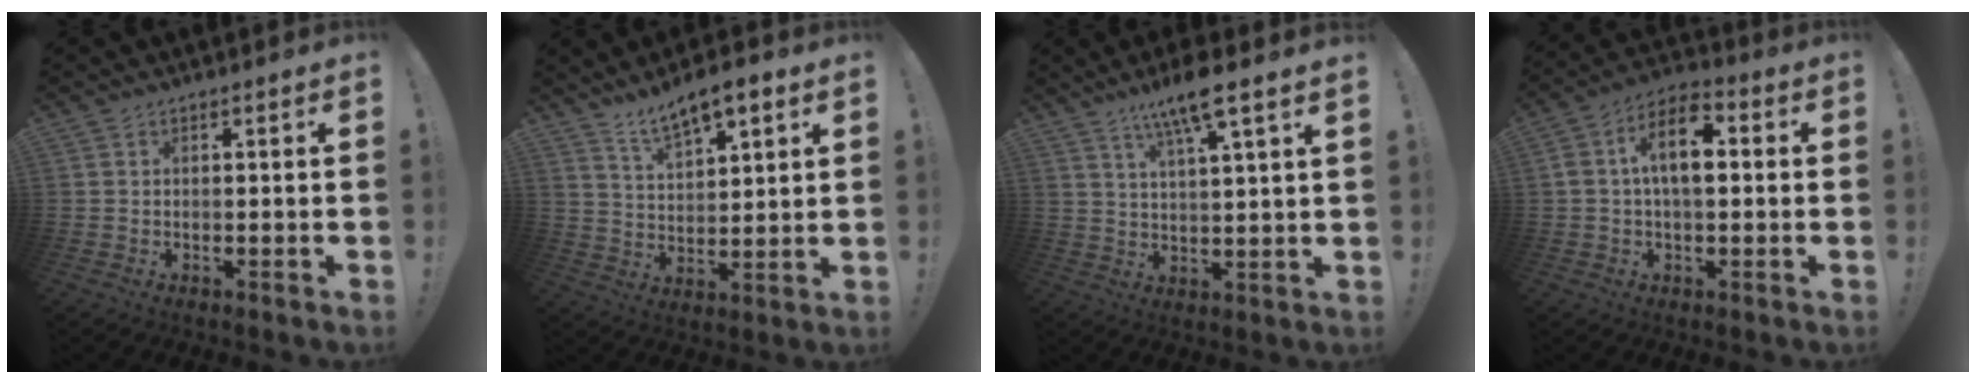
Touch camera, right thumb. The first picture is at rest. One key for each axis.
{"total": 9.4, "fx": 7.1, "fy": 3.5, "fz": 5.1, "tx": -0.081, "ty": -0.039, "tz": 0.128}
{"total": 9.6, "fx": 6.7, "fy": 0.9, "fz": 6.8, "tx": -0.117, "ty": -0.032, "tz": 0.109}
{"total": 11.6, "fx": 1.4, "fy": 6.1, "fz": 9.8, "tx": -0.166, "ty": 0.008, "tz": 0.024}